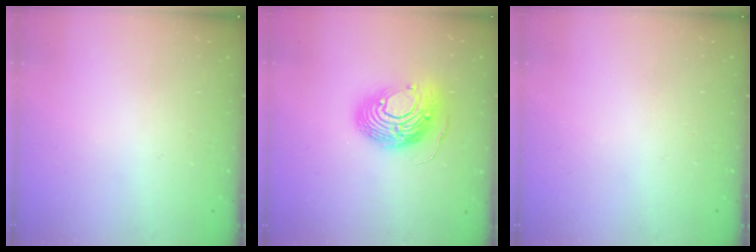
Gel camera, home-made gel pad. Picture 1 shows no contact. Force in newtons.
{"total": 13.7, "press": 13.5, "slide": 2.3}
{"total": 0.0}